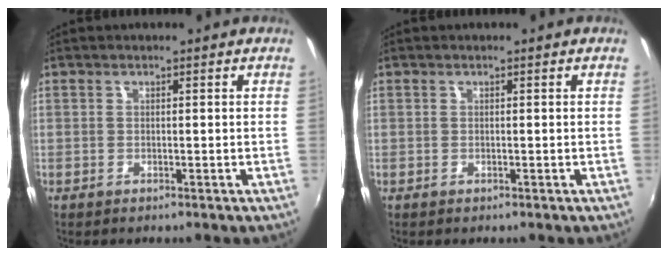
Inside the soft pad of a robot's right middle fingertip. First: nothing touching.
{"total": 0.0}